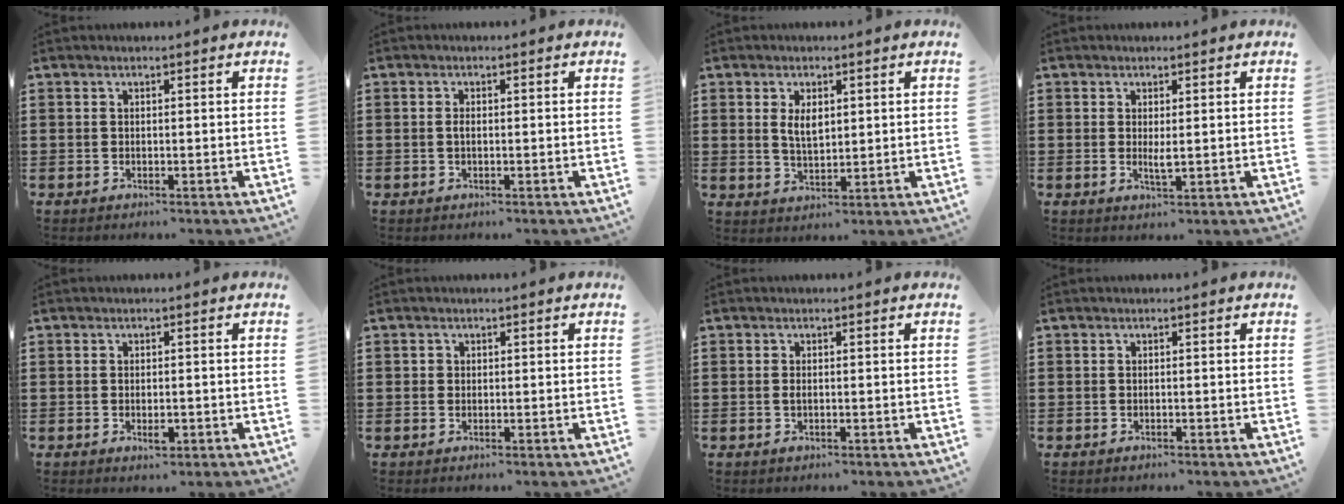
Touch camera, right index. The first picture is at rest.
{"total": 0.9, "force": [0.0, 0.4, 0.8], "torque": [-0.016, 0.000, 0.000]}
{"total": 3.6, "force": [1.1, 1.8, 2.9], "torque": [-0.052, 0.004, 0.018]}
{"total": 2.0, "force": [0.2, 0.4, 1.9], "torque": [-0.036, -0.003, 0.004]}
{"total": 1.9, "force": [-0.5, 0.8, 1.7], "torque": [-0.030, -0.001, -0.009]}
{"total": 0.7, "force": [0.1, 0.7, 0.1], "torque": [-0.004, 0.005, 0.001]}
{"total": 0.9, "force": [-0.1, 0.4, 0.8], "torque": [-0.016, 0.000, -0.002]}
{"total": 0.0}